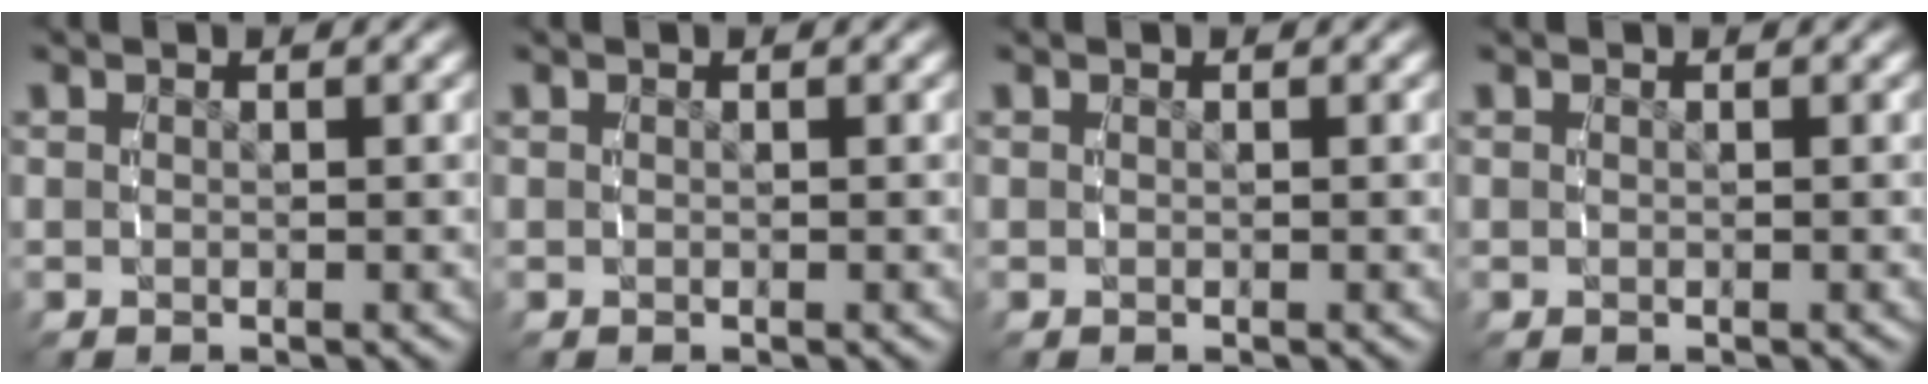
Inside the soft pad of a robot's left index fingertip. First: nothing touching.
{"total": 0.0}
{"total": 0.0}
{"total": 0.0}